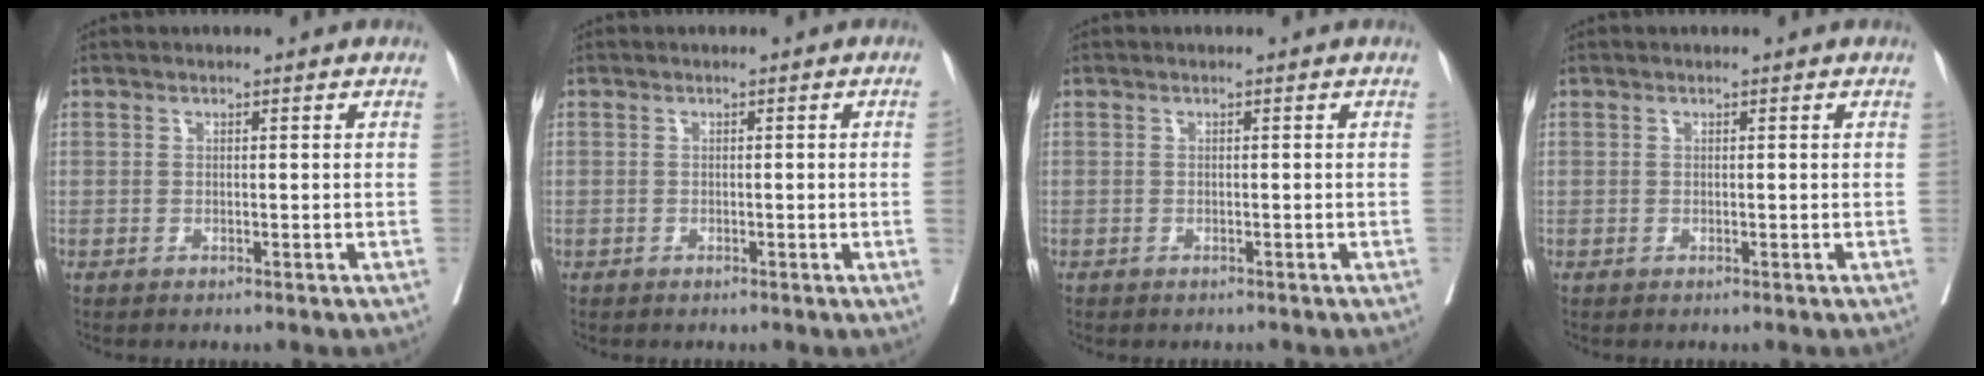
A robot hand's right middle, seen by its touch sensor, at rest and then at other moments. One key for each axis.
{"total": 1.2, "fx": -0.3, "fy": -0.4, "fz": 1.1, "tx": -0.011, "ty": -0.001, "tz": -0.005}
{"total": 1.0, "fx": -0.9, "fy": 0.3, "fz": 0.2, "tx": -0.007, "ty": -0.001, "tz": -0.016}
{"total": 0.0}